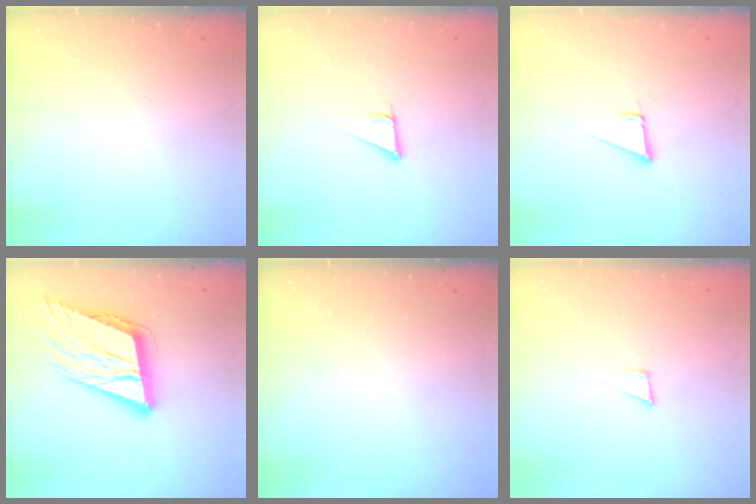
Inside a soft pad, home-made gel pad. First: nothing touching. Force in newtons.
{"total": 2.9, "press": 2.9, "slide": 0.2}
{"total": 1.9, "press": 1.9, "slide": 0.0}
{"total": 15.3, "press": 14.7, "slide": 4.1}
{"total": 0.0}
{"total": 4.2, "press": 4.2, "slide": 0.4}